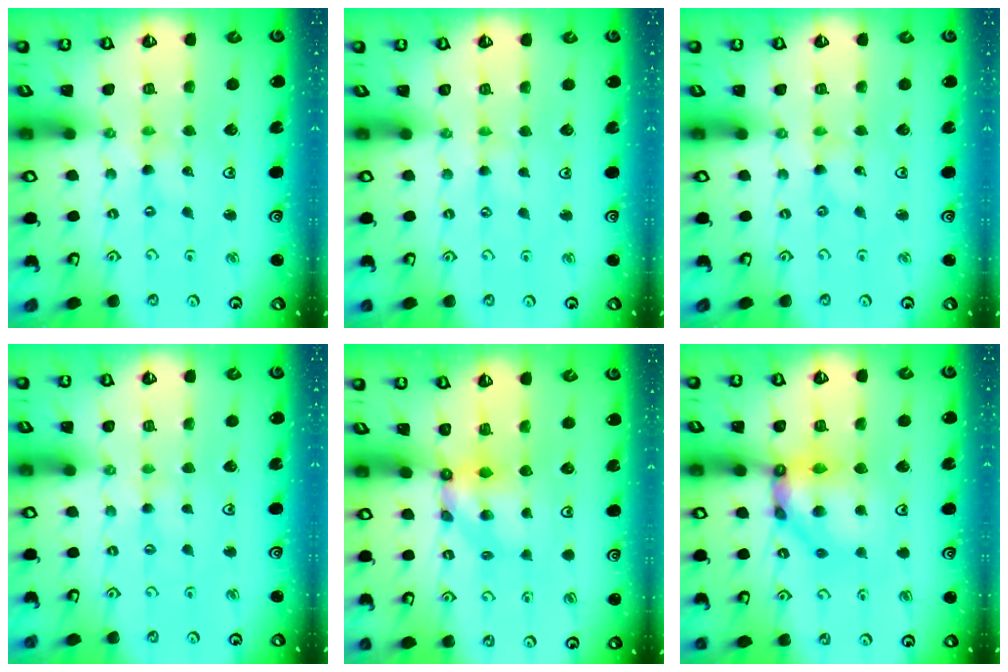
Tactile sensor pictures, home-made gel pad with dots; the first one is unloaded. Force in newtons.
{"total": 1.0, "press": 0.9, "slide": 0.2}
{"total": 0.0}
{"total": 0.6, "press": 0.6, "slide": 0.2}
{"total": 5.1, "press": 5.1, "slide": 0.3}
{"total": 11.9, "press": 11.8, "slide": 1.1}